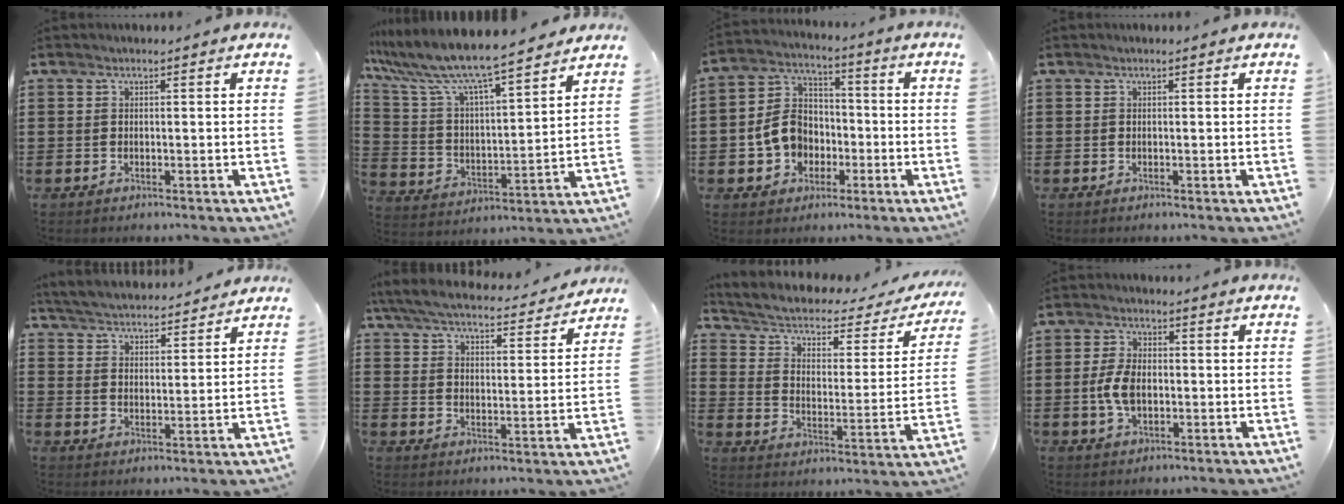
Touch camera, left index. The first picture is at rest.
{"total": 8.6, "force": [7.6, 0.2, 4.1], "torque": [-0.112, -0.053, 0.125]}
{"total": 8.3, "force": [-2.0, 7.0, 4.0], "torque": [-0.112, 0.019, -0.038]}
{"total": 0.0}
{"total": 4.3, "force": [4.3, 0.0, 0.2], "torque": [-0.025, -0.030, 0.073]}
{"total": 6.1, "force": [5.8, 0.3, 2.0], "torque": [-0.065, -0.036, 0.098]}
{"total": 3.4, "force": [1.5, 1.7, 2.5], "torque": [-0.059, -0.017, 0.016]}
{"total": 5.6, "force": [-0.6, 3.1, 4.6], "torque": [-0.113, -0.004, -0.017]}